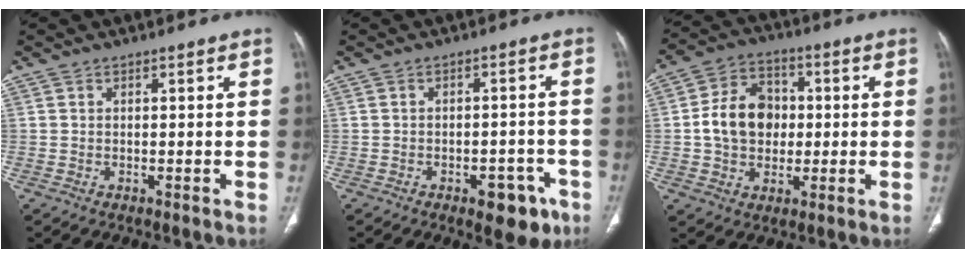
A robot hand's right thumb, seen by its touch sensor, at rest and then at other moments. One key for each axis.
{"total": 7.3, "fx": -3.9, "fy": 3.8, "fz": 4.8, "tx": -0.035, "ty": 0.024, "tz": -0.043}
{"total": 12.0, "fx": 0.1, "fy": 9.4, "fz": 7.5, "tx": -0.103, "ty": 0.019, "tz": -0.002}